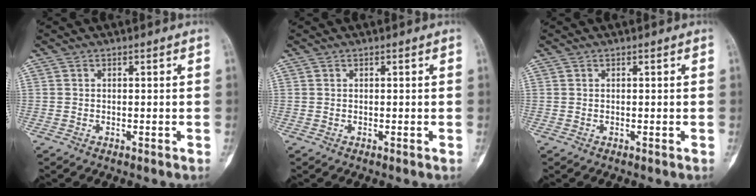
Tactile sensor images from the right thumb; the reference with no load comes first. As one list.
[{"total": 0.0}, {"total": 0.0}]